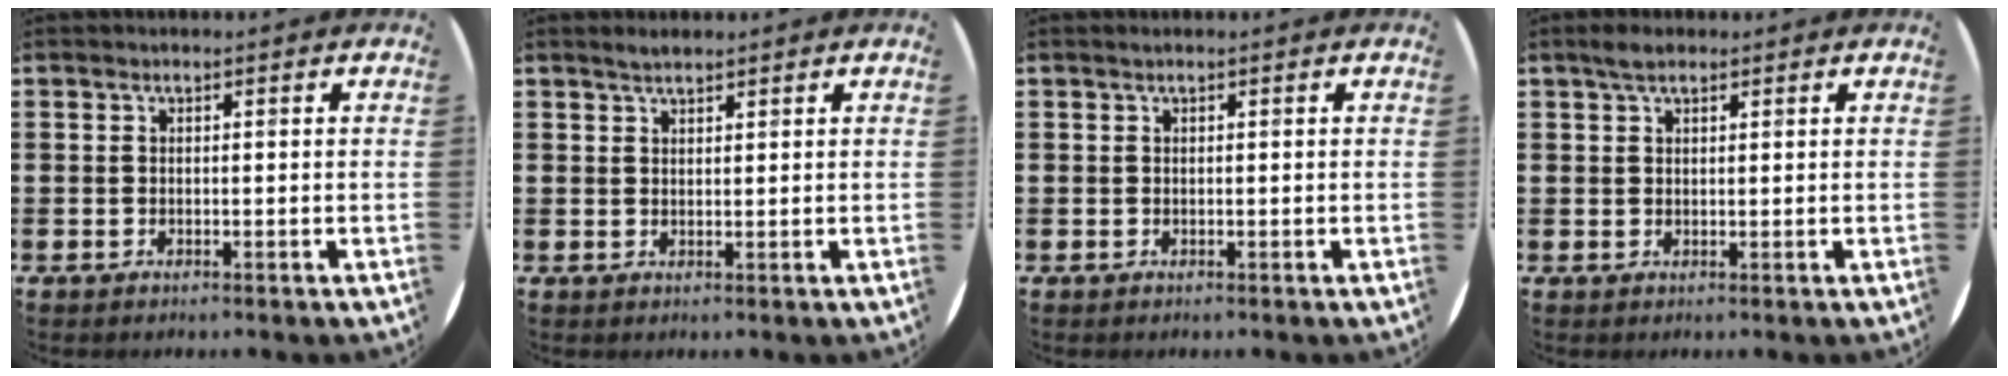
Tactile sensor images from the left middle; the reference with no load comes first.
{"total": 1.7, "force": [1.6, 0.3, 0.6], "torque": [-0.012, 0.004, 0.028]}
{"total": 0.0}
{"total": 2.2, "force": [1.6, 0.9, 1.2], "torque": [-0.017, 0.003, 0.027]}